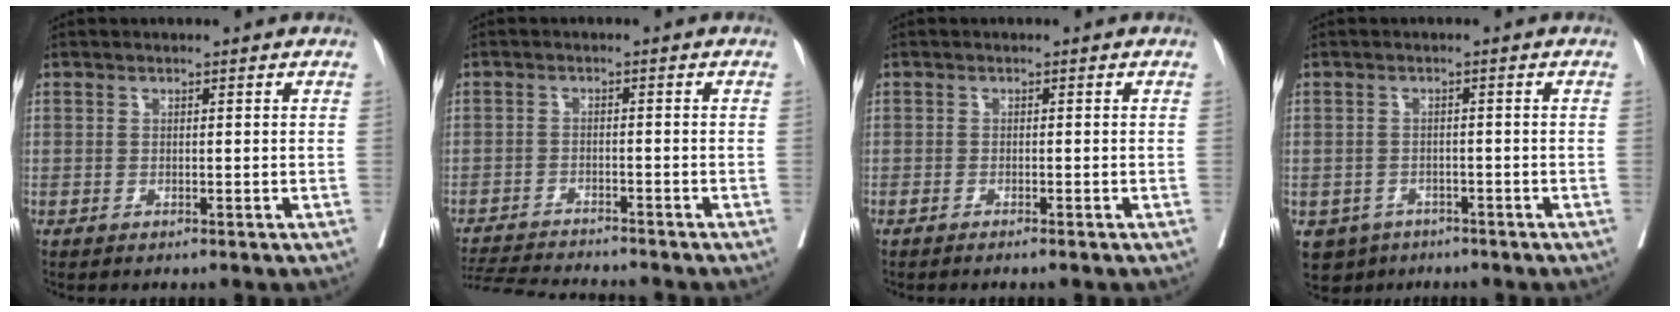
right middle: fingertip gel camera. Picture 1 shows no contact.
{"total": 10.2, "force": [-9.7, 0.4, 3.0], "torque": [-0.047, -0.008, -0.151]}
{"total": 1.8, "force": [-1.5, 0.0, 0.9], "torque": [-0.014, -0.002, -0.019]}
{"total": 4.8, "force": [-3.1, 3.6, 0.6], "torque": [-0.006, 0.004, -0.044]}